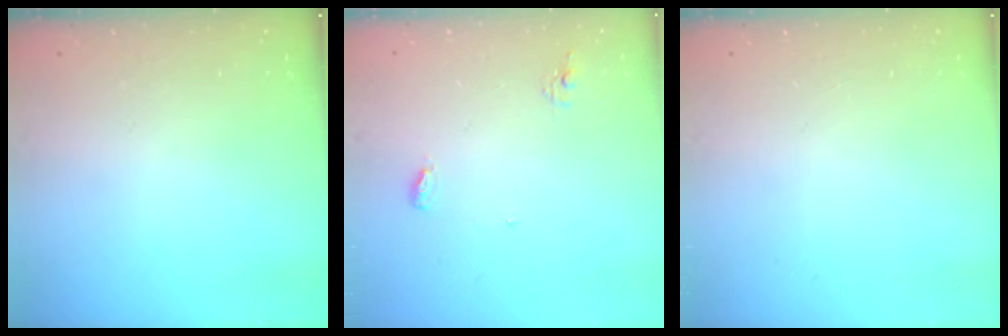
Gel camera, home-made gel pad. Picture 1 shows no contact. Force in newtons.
{"total": 4.8, "press": 4.8, "slide": 0.3}
{"total": 0.0}